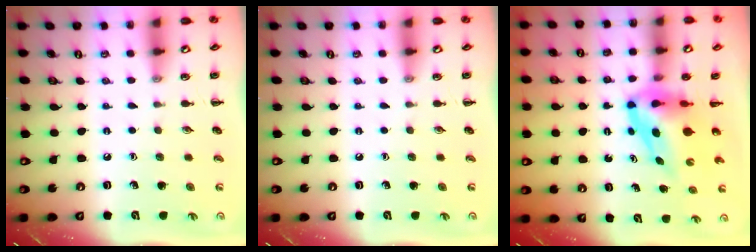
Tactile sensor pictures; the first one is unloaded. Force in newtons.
{"total": 0.0}
{"total": 6.6, "press": 6.4, "slide": 1.7}